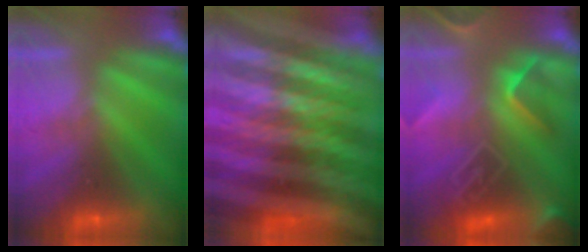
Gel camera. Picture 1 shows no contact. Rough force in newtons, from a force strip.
{"total": 6.9}
{"total": 8.4}